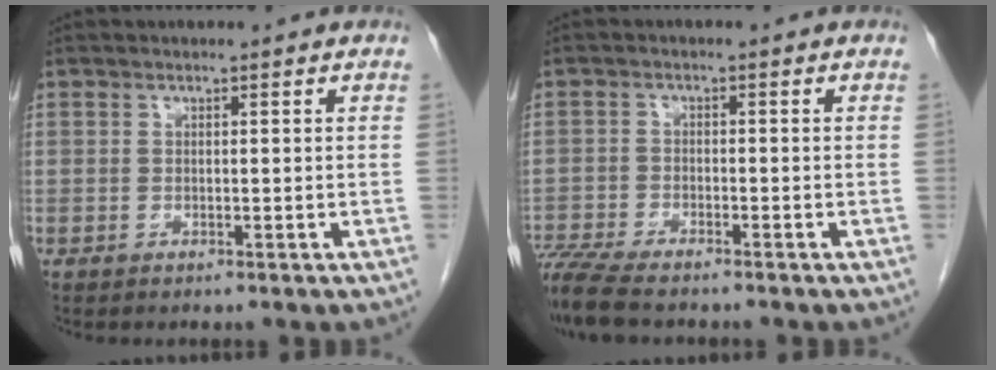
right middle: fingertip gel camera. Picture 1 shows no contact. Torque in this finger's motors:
{"motor_torque": [1.06, -0.93, 0.18, 0.10]}